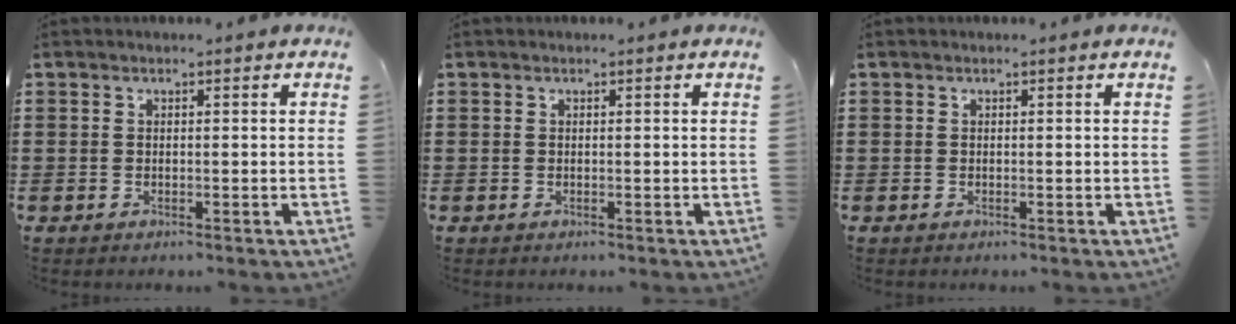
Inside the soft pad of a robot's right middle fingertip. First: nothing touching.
{"total": 0.0}
{"total": 0.0}